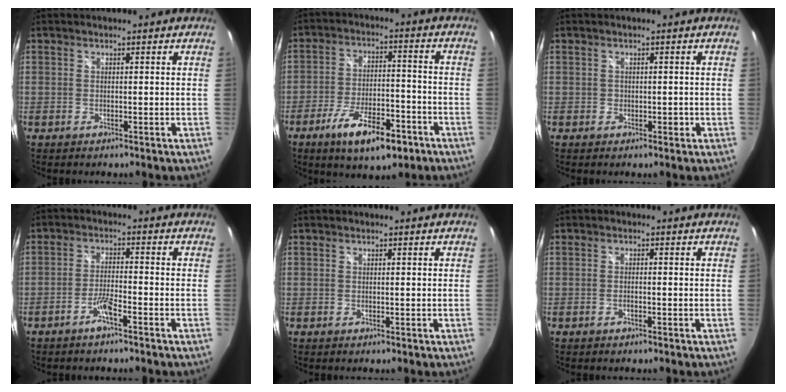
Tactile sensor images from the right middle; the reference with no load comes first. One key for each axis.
{"total": 12.8, "fx": -7.6, "fy": 4.6, "fz": 9.3, "tx": -0.178, "ty": -0.010, "tz": -0.121}
{"total": 1.1, "fx": -0.4, "fy": 1.0, "fz": 0.3, "tx": -0.003, "ty": -0.003, "tz": -0.005}
{"total": 3.6, "fx": -2.6, "fy": 0.1, "fz": 2.4, "tx": -0.063, "ty": 0.004, "tz": -0.050}
{"total": 0.0}
{"total": 0.9, "fx": -0.7, "fy": 0.1, "fz": 0.6, "tx": -0.012, "ty": 0.001, "tz": -0.014}